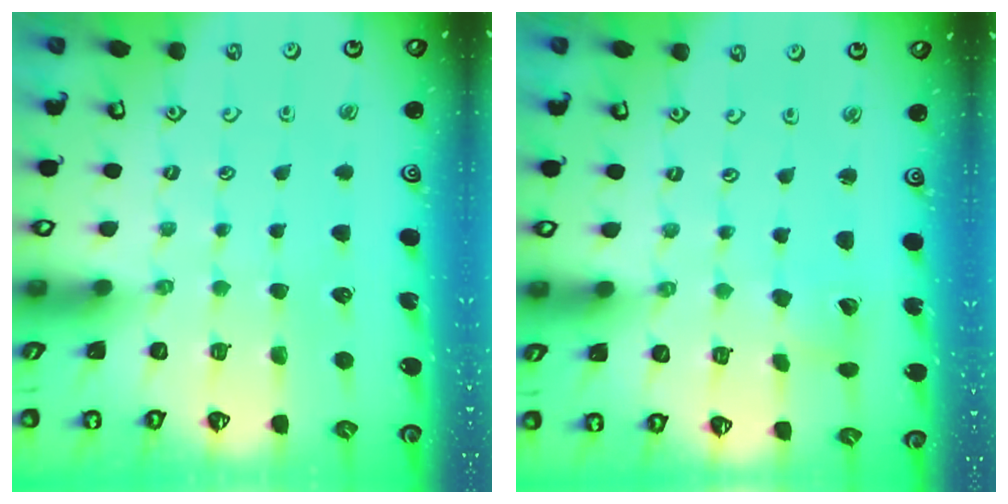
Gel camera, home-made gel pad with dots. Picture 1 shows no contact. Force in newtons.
{"total": 2.7, "press": 2.7, "slide": 0.3}